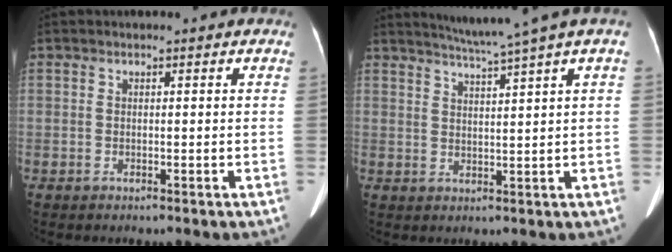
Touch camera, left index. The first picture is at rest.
{"total": 6.6, "force": [5.0, -1.8, 3.9], "torque": [-0.064, 0.004, 0.078]}